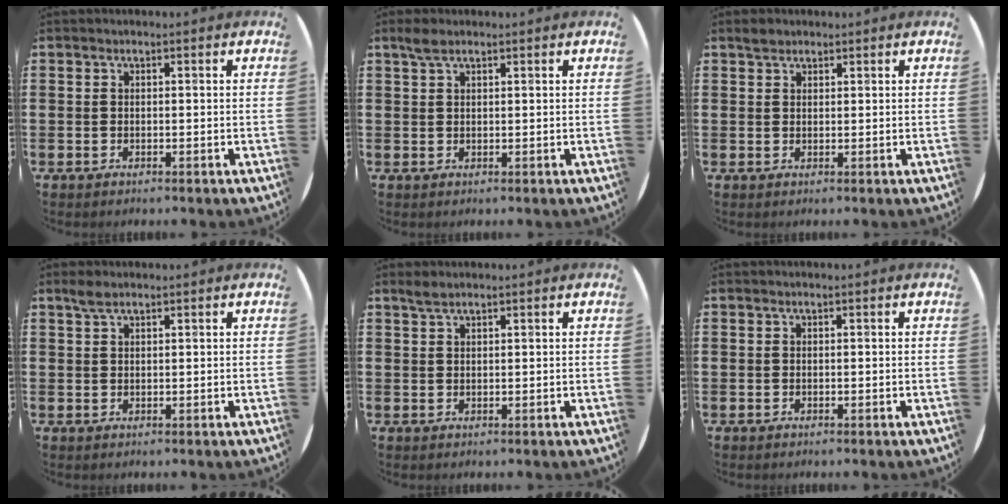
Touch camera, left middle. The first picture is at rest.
{"total": 1.9, "force": [1.4, 0.7, 1.1], "torque": [-0.024, 0.005, 0.025]}
{"total": 1.3, "force": [1.1, 0.5, 0.1], "torque": [0.004, 0.000, 0.021]}
{"total": 1.7, "force": [1.3, 0.5, 0.9], "torque": [-0.019, 0.005, 0.023]}
{"total": 1.5, "force": [1.3, 0.3, 0.6], "torque": [-0.014, 0.002, 0.025]}
{"total": 0.0}